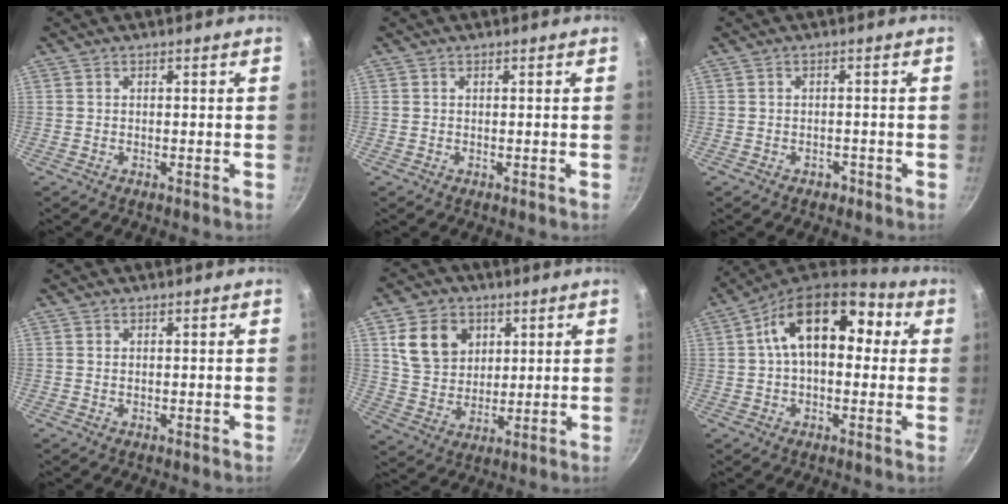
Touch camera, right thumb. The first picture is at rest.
{"total": 0.0}
{"total": 1.4, "force": [-0.9, 1.0, 0.4], "torque": [0.000, 0.005, -0.015]}
{"total": 0.0}
{"total": 11.8, "force": [4.3, 9.4, 5.7], "torque": [-0.070, -0.012, 0.087]}
{"total": 17.5, "force": [3.5, 10.2, 13.8], "torque": [-0.191, 0.038, 0.042]}